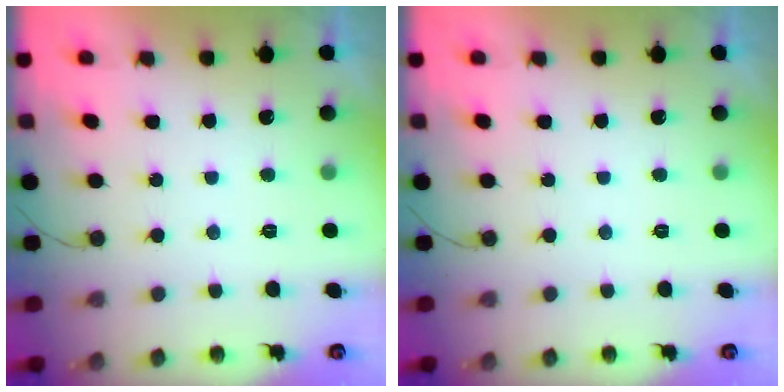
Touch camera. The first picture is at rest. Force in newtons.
{"total": 0.0}